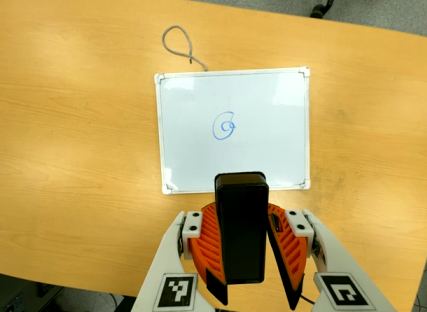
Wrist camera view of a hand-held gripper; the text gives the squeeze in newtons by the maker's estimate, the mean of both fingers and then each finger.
{"total": 8.0, "left": 8.9, "right": 7.0}